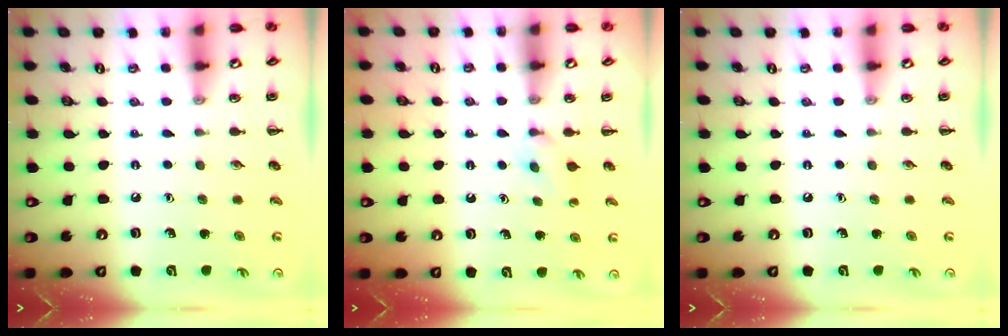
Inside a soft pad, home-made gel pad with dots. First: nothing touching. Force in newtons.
{"total": 2.8, "press": 2.5, "slide": 1.2}
{"total": 0.0}